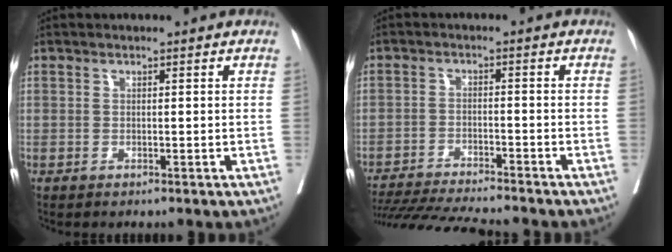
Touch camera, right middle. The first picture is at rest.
{"total": 13.9, "force": [-12.8, 0.3, 5.4], "torque": [-0.084, -0.021, -0.197]}